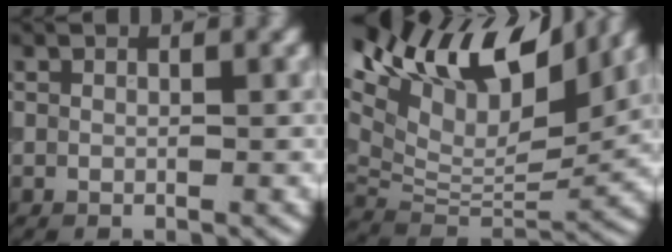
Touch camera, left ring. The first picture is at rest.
{"total": 12.9, "force": [7.7, 5.5, 8.7], "torque": [-0.165, 0.037, 0.133]}